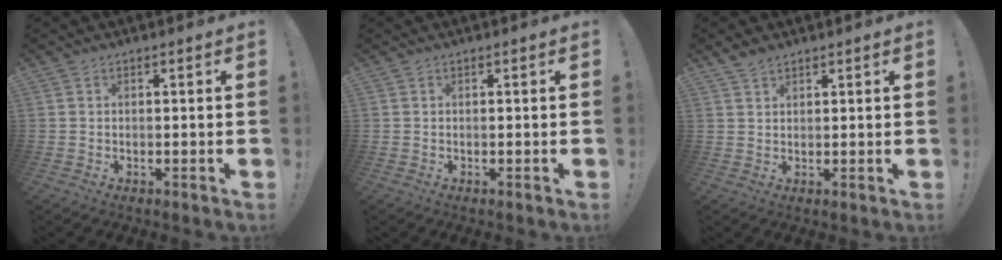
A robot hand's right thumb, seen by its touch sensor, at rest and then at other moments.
{"total": 0.0}
{"total": 2.9, "force": [2.3, 1.2, 1.1], "torque": [-0.009, -0.015, 0.043]}